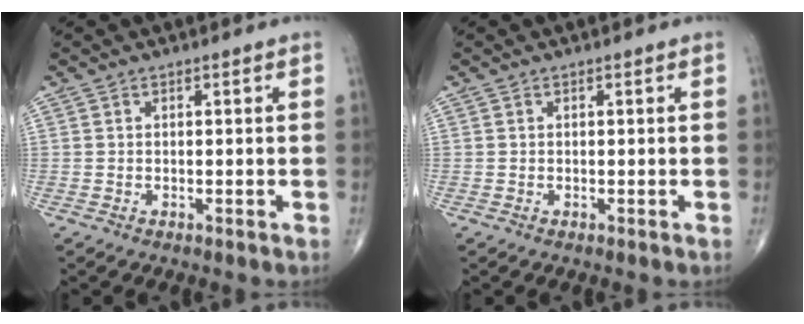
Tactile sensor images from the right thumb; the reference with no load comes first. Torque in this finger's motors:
{"motor_torque": [-0.01, 0.01, 0.07, 0.06, 0.00]}